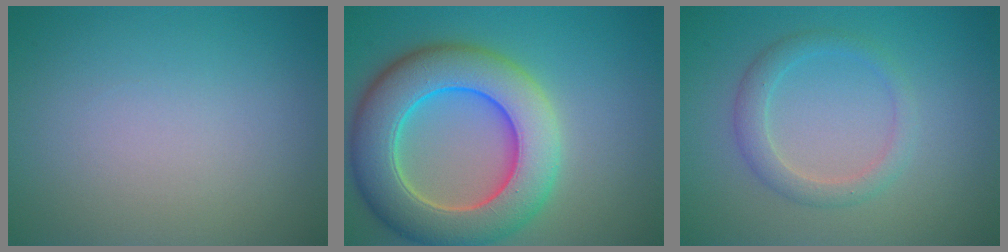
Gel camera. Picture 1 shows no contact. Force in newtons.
{"total": 10.3, "press": 10.3, "slide": 0.9}
{"total": 2.4, "press": 2.4, "slide": 0.2}